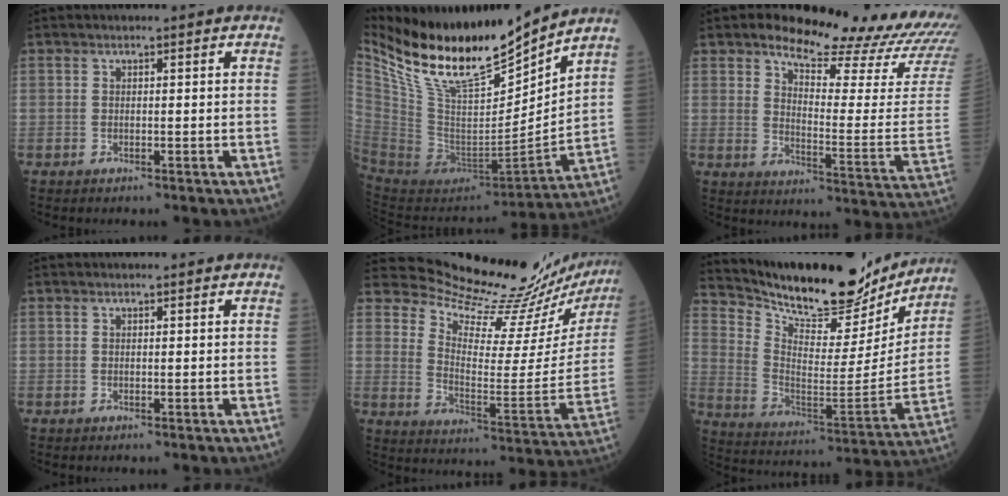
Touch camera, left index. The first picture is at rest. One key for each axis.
{"total": 20.4, "fx": 17.0, "fy": 3.5, "fz": 10.8, "tx": -0.201, "ty": -0.025, "tz": 0.323}
{"total": 21.4, "fx": 19.2, "fy": 2.3, "fz": 9.1, "tx": -0.129, "ty": -0.095, "tz": 0.234}
{"total": 0.0}
{"total": 21.0, "fx": 20.5, "fy": 1.5, "fz": 4.0, "tx": -0.078, "ty": -0.125, "tz": 0.263}
{"total": 21.7, "fx": 19.6, "fy": 5.9, "fz": 7.3, "tx": -0.133, "ty": -0.033, "tz": 0.295}